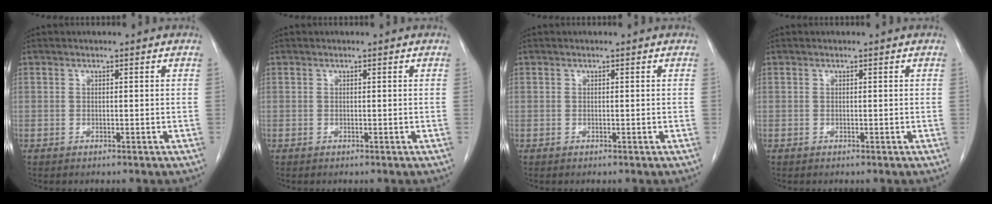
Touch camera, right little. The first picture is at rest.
{"total": 0.0}
{"total": 0.0}
{"total": 0.0}